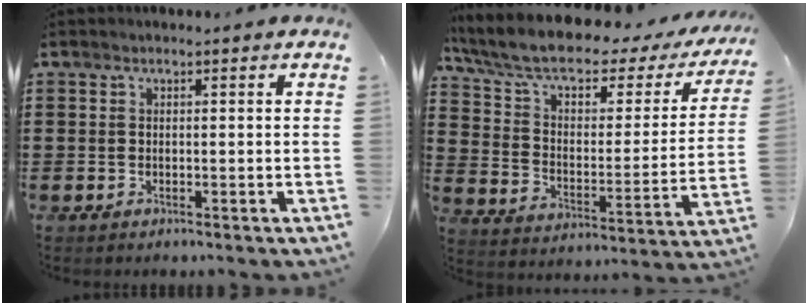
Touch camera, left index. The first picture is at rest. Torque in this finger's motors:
{"motor_torque": [2.14, 0.00, 1.06, 0.21]}